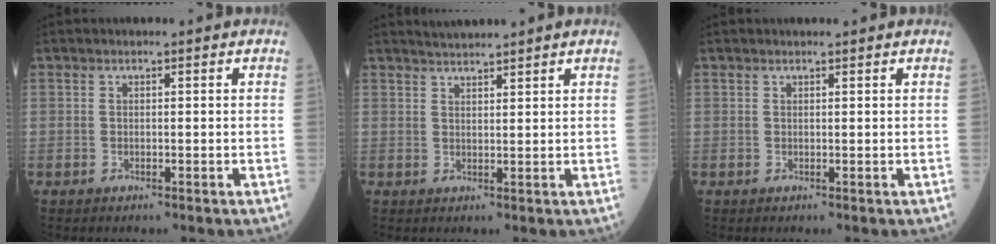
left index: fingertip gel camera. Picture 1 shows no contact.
{"total": 2.8, "force": [2.7, -0.5, 0.7], "torque": [-0.012, 0.009, 0.052]}
{"total": 1.0, "force": [1.0, 0.1, 0.3], "torque": [-0.004, 0.008, 0.014]}